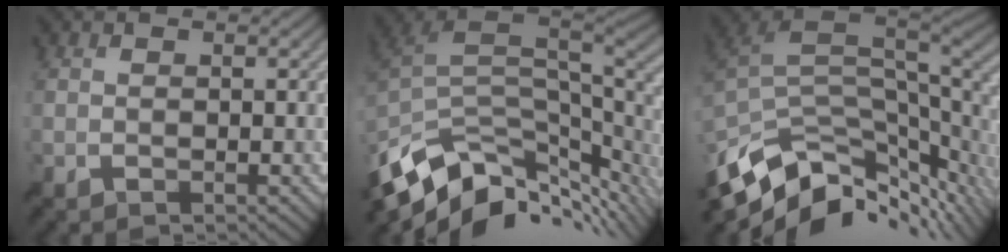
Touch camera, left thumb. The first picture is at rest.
{"total": 13.0, "force": [-5.8, 6.5, 9.6], "torque": [-0.203, -0.030, -0.092]}
{"total": 13.3, "force": [-5.6, 6.1, 10.4], "torque": [-0.217, -0.028, -0.088]}